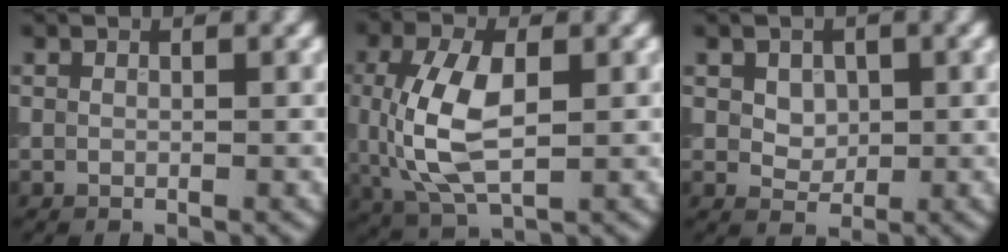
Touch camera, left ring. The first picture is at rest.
{"total": 7.6, "force": [0.1, 4.0, 6.5], "torque": [-0.151, 0.000, 0.005]}
{"total": 2.1, "force": [0.7, 1.7, 1.1], "torque": [-0.020, -0.006, 0.023]}